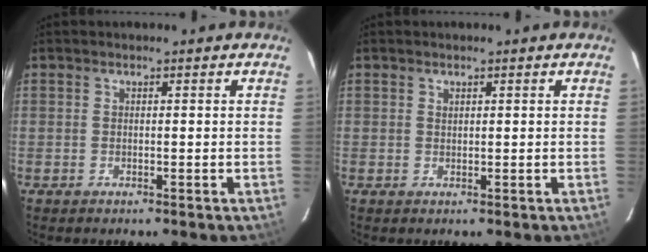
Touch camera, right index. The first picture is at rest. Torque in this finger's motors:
{"motor_torque": [-0.07, 0.07, -0.03, 0.01]}